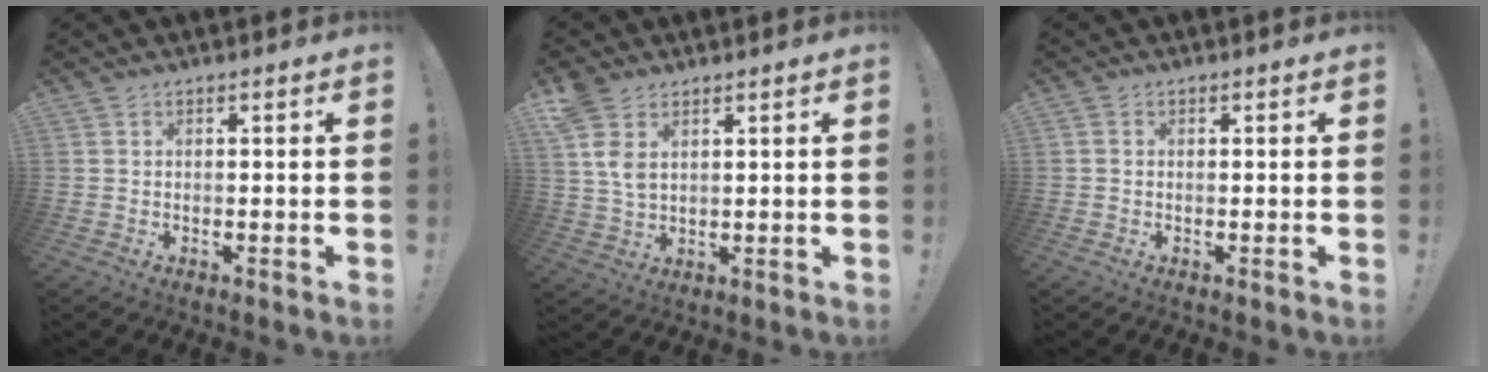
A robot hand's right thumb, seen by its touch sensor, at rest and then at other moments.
{"total": 7.1, "force": [3.6, 4.2, 4.4], "torque": [-0.083, -0.013, 0.068]}
{"total": 0.7, "force": [-0.1, 0.7, -0.1], "torque": [0.002, 0.003, -0.002]}